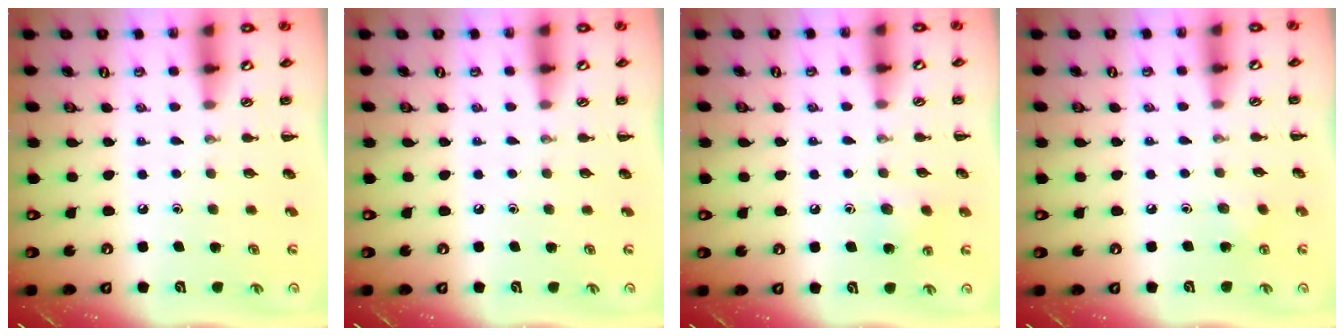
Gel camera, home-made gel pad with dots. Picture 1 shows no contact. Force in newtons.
{"total": 0.0}
{"total": 6.5, "press": 6.3, "slide": 1.7}
{"total": 4.0, "press": 3.8, "slide": 1.1}